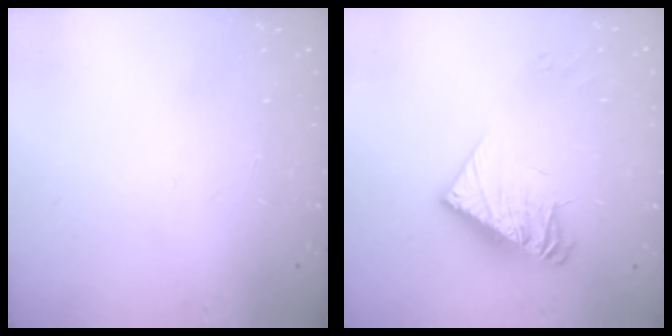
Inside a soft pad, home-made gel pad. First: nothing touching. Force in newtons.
{"total": 13.5, "press": 13.5, "slide": 1.0}